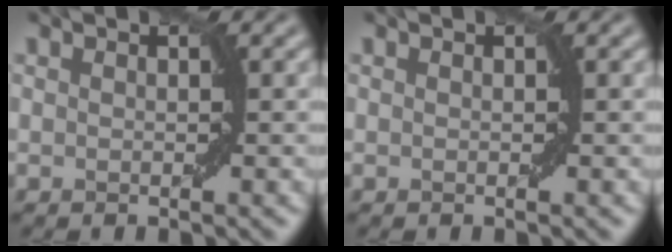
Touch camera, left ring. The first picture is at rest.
{"total": 0.0}